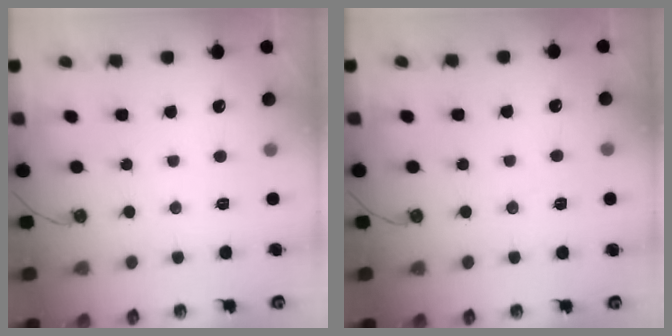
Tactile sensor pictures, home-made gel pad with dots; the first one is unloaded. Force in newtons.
{"total": 5.1, "press": 2.5, "slide": 4.4}